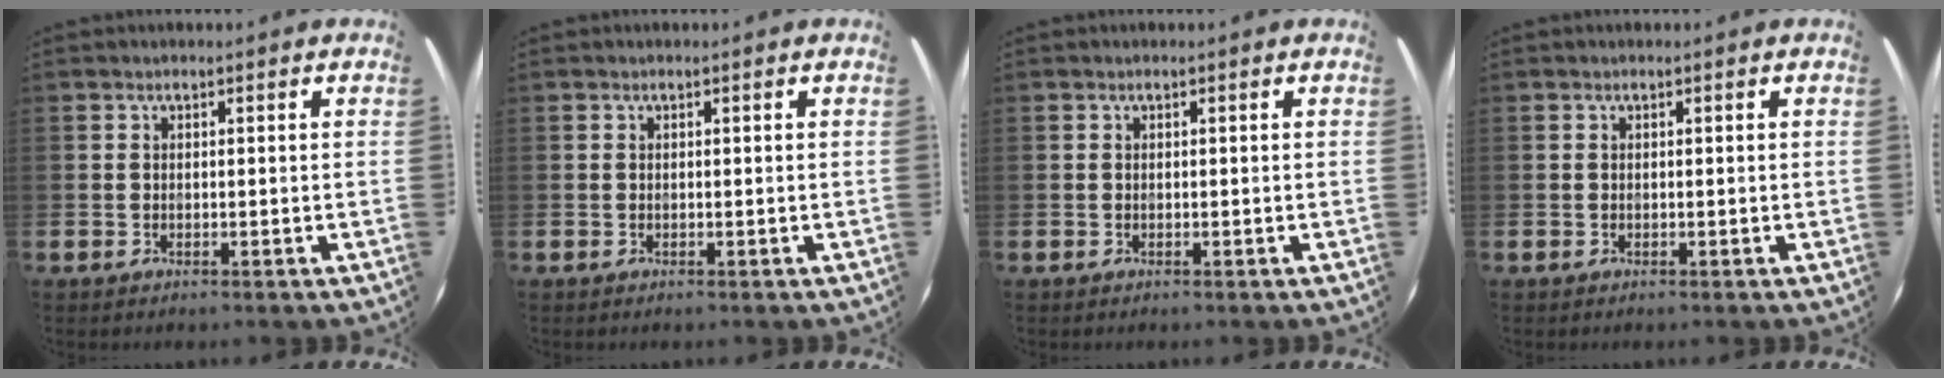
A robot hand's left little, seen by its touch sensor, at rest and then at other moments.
{"total": 0.0}
{"total": 0.0}
{"total": 0.0}